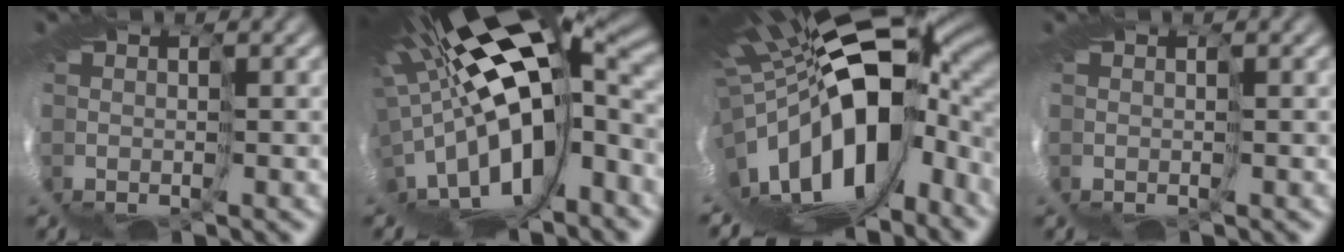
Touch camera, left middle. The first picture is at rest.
{"total": 12.8, "force": [0.2, 4.1, 12.1], "torque": [-0.193, -0.042, 0.014]}
{"total": 13.6, "force": [-1.8, 5.8, 12.2], "torque": [-0.239, -0.037, -0.026]}
{"total": 0.0}